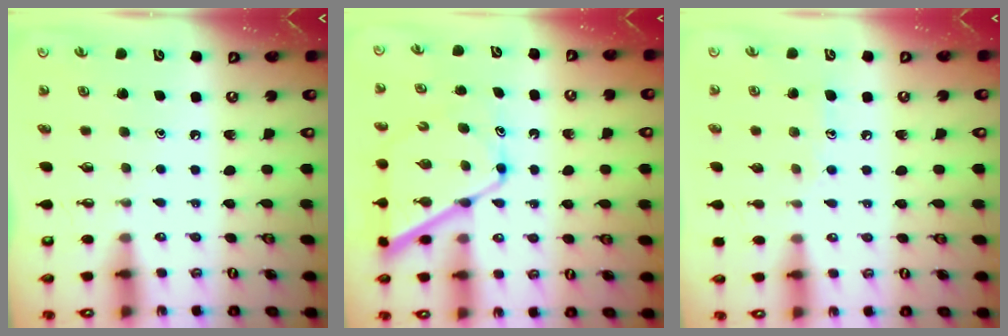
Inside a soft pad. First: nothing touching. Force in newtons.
{"total": 12.9, "press": 12.9, "slide": 1.1}
{"total": 6.0, "press": 6.0, "slide": 0.7}